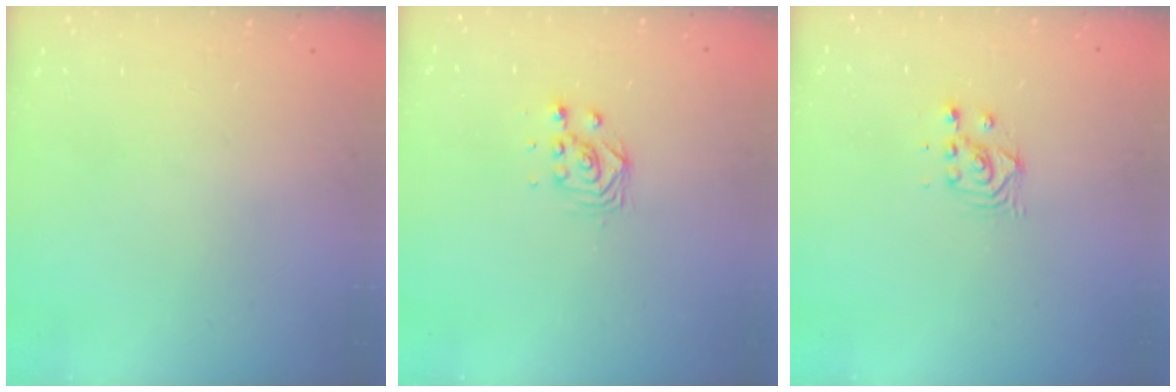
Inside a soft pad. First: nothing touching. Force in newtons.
{"total": 3.0, "press": 3.0, "slide": 0.0}
{"total": 2.9, "press": 2.9, "slide": 0.1}